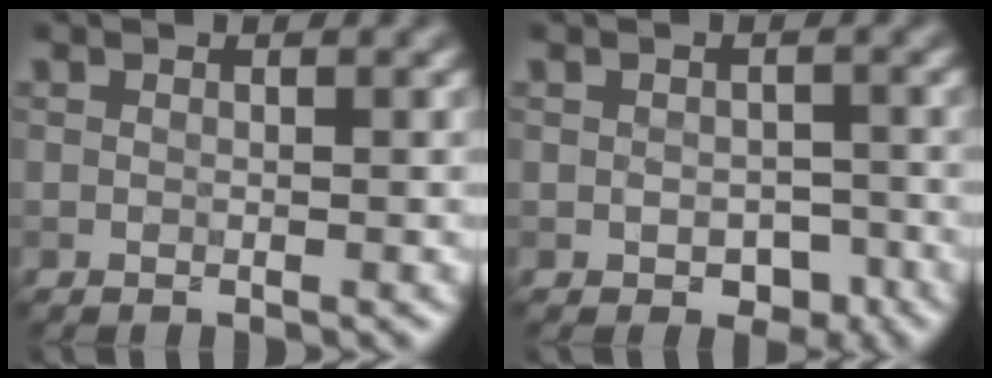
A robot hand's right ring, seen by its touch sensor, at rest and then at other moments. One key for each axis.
{"total": 2.4, "fx": -1.0, "fy": 1.7, "fz": 1.3, "tx": -0.014, "ty": -0.003, "tz": -0.012}